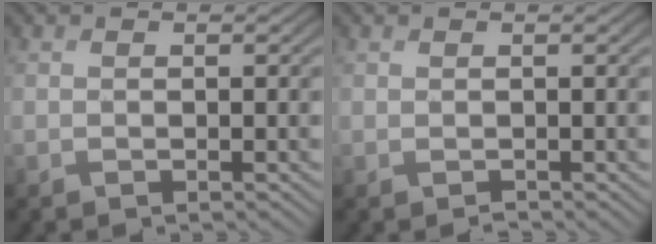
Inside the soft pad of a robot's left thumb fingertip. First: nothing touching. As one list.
[{"total": 0.0}]